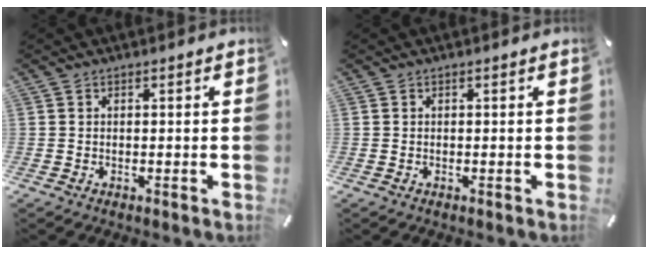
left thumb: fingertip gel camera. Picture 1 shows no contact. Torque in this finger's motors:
{"motor_torque": [-0.08, 0.24, 0.00, -0.10, 0.01]}